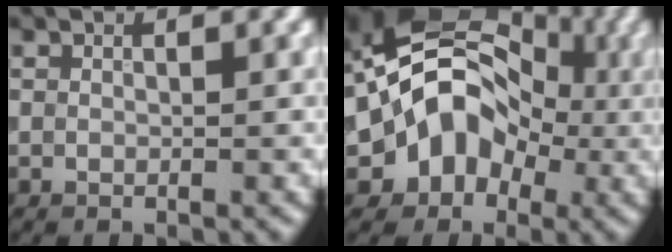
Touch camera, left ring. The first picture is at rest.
{"total": 9.0, "force": [-1.7, 7.2, 5.2], "torque": [-0.064, 0.016, -0.052]}